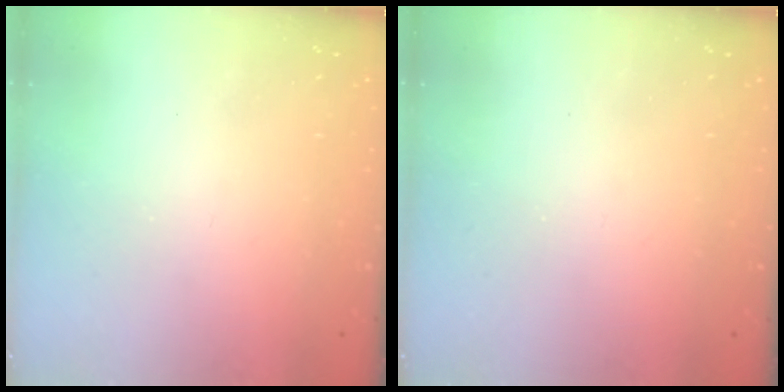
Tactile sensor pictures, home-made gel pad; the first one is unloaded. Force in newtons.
{"total": 0.0}